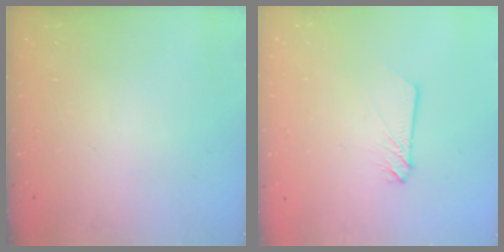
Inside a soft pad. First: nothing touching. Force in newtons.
{"total": 2.3, "press": 2.3, "slide": 0.3}